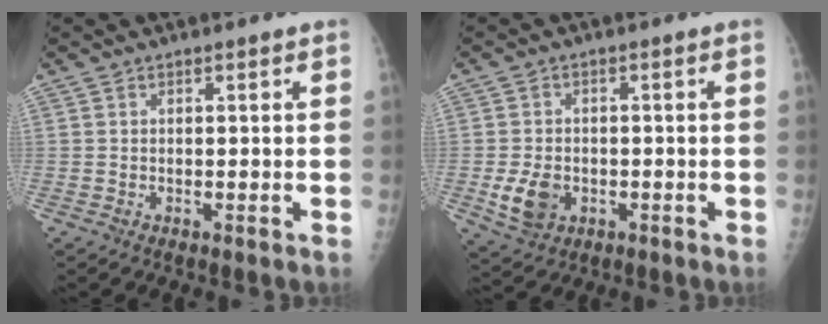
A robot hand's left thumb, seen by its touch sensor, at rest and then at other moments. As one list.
[{"total": 6.5, "force": [-1.6, 4.9, 4.0], "torque": [-0.064, 0.000, -0.022]}]